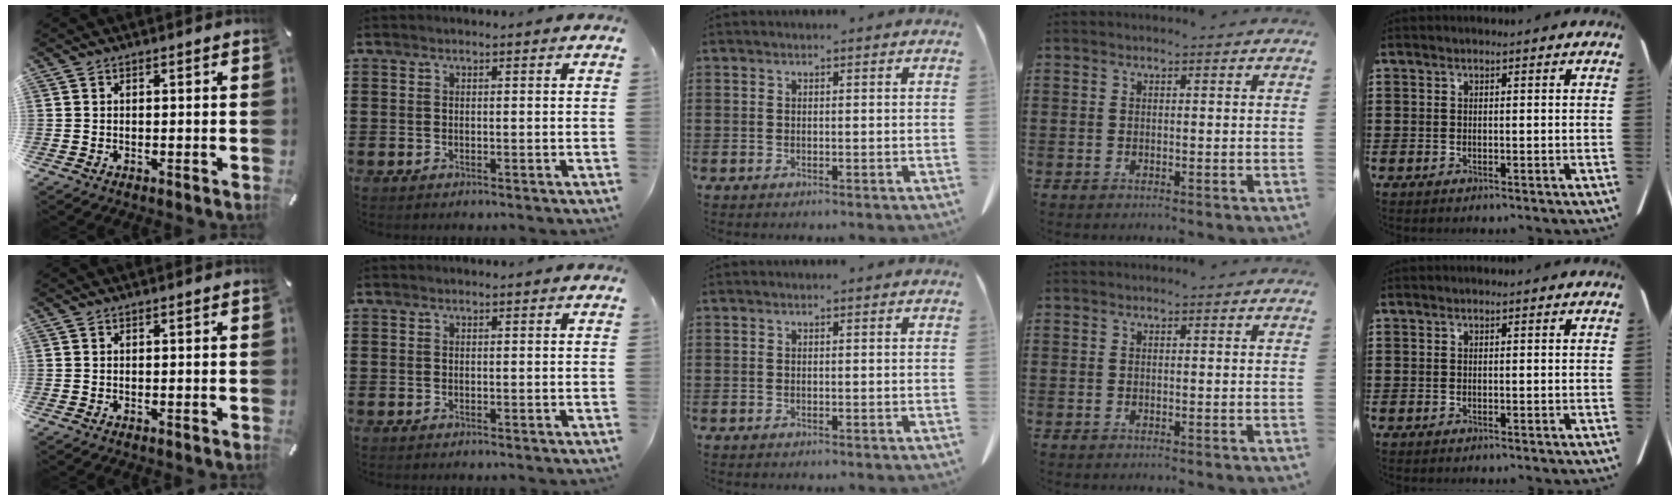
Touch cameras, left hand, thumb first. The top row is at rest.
{}